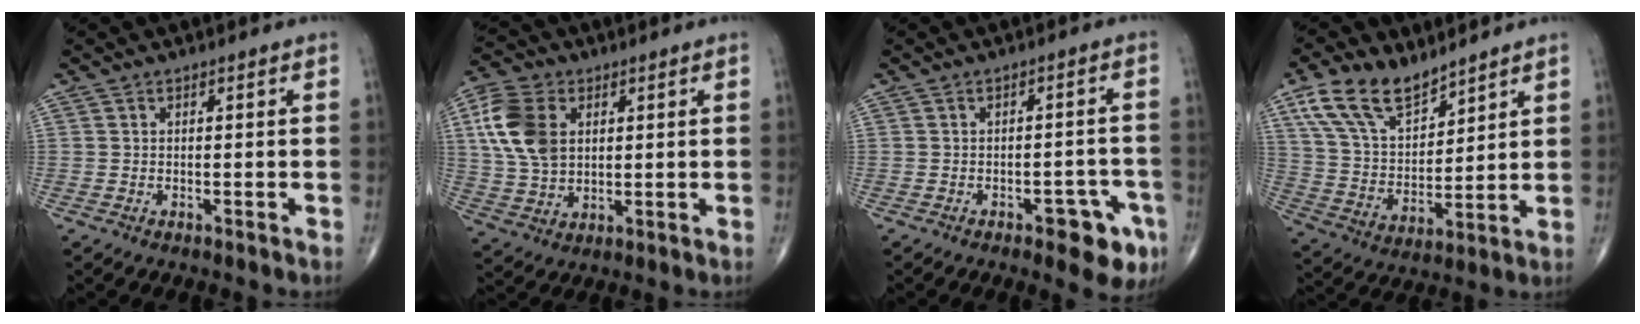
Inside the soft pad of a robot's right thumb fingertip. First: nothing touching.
{"total": 12.4, "force": [3.3, 8.4, 8.5], "torque": [-0.165, 0.000, 0.064]}
{"total": 7.7, "force": [-3.8, 3.3, 5.9], "torque": [-0.046, 0.020, -0.043]}
{"total": 14.0, "force": [9.5, 6.9, 7.6], "torque": [-0.121, -0.039, 0.192]}